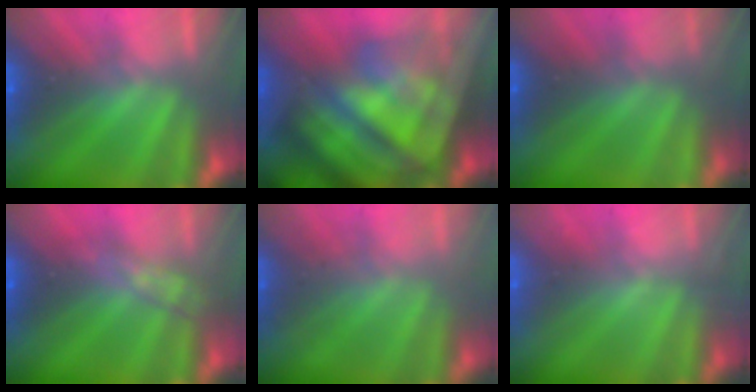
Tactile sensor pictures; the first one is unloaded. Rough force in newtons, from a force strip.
{"total": 8.0}
{"total": 2.9}
{"total": 3.1}
{"total": 2.0}
{"total": 2.5}